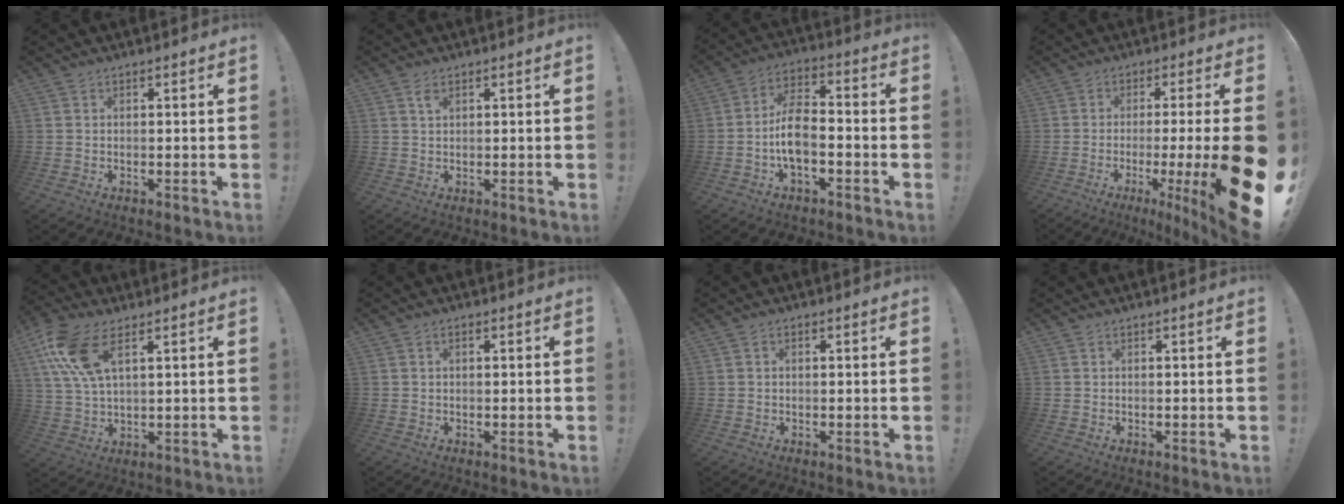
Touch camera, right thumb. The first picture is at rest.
{"total": 2.1, "force": [1.1, 0.8, 1.5], "torque": [-0.028, -0.001, 0.020]}
{"total": 10.2, "force": [-3.2, 5.3, 8.1], "torque": [-0.171, 0.009, -0.056]}
{"total": 14.9, "force": [-4.0, -0.3, 14.3], "torque": [-0.213, -0.003, -0.057]}
{"total": 12.7, "force": [6.2, 5.8, 9.4], "torque": [-0.194, -0.012, 0.118]}
{"total": 0.7, "force": [0.2, 0.4, 0.5], "torque": [-0.013, 0.004, 0.004]}
{"total": 0.7, "force": [0.0, 0.6, 0.4], "torque": [-0.001, 0.001, -0.002]}
{"total": 0.0}